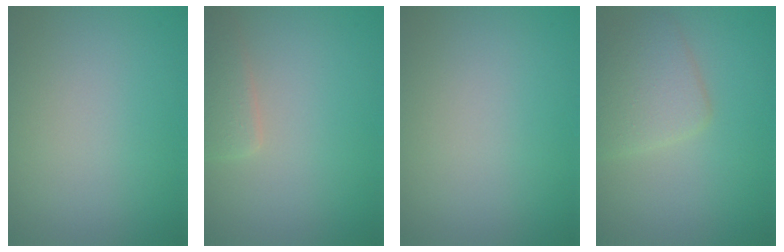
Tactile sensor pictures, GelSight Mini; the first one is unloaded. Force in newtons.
{"total": 2.0, "press": 2.0, "slide": 0.2}
{"total": 0.0}
{"total": 3.6, "press": 3.6, "slide": 0.1}